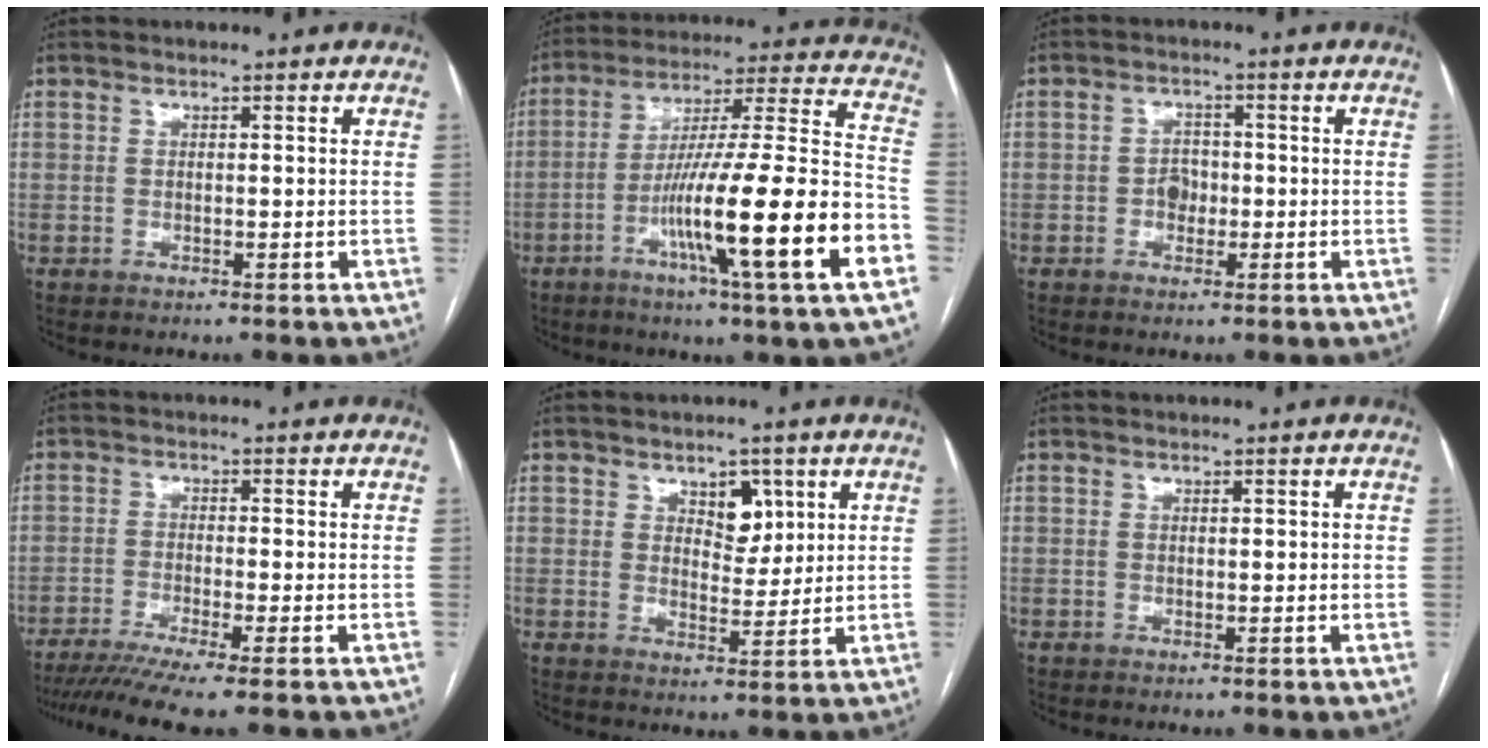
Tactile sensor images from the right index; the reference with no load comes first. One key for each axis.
{"total": 22.2, "fx": -8.2, "fy": -0.7, "fz": 20.6, "tx": -0.312, "ty": -0.017, "tz": -0.139}
{"total": 2.4, "fx": -0.6, "fy": 1.9, "fz": 1.5, "tx": -0.019, "ty": 0.007, "tz": -0.011}
{"total": 9.1, "fx": -7.3, "fy": -1.1, "fz": 5.4, "tx": -0.076, "ty": -0.021, "tz": -0.116}
{"total": 4.7, "fx": 2.3, "fy": 2.7, "fz": 3.0, "tx": -0.040, "ty": 0.002, "tz": 0.039}
{"total": 0.6, "fx": 0.1, "fy": 0.2, "fz": 0.6, "tx": -0.008, "ty": 0.001, "tz": 0.002}